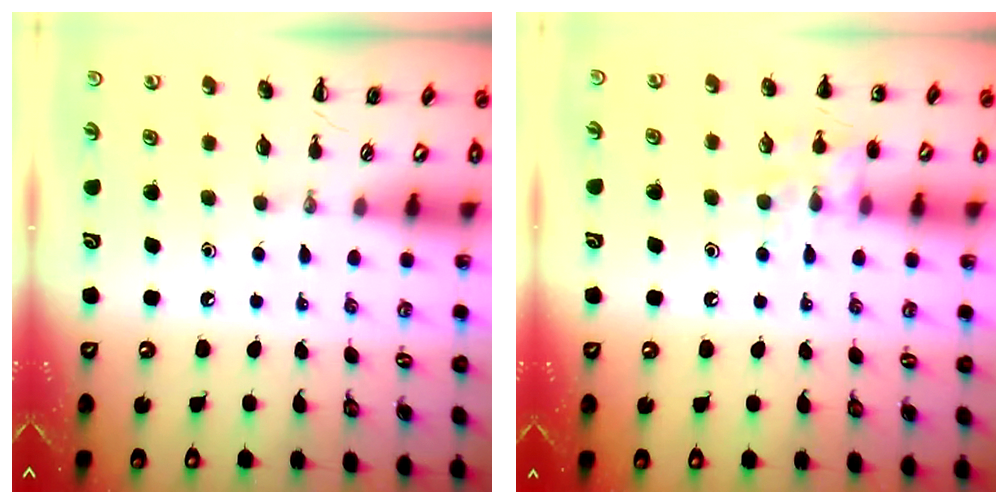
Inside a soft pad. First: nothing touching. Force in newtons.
{"total": 10.5, "press": 10.4, "slide": 1.6}